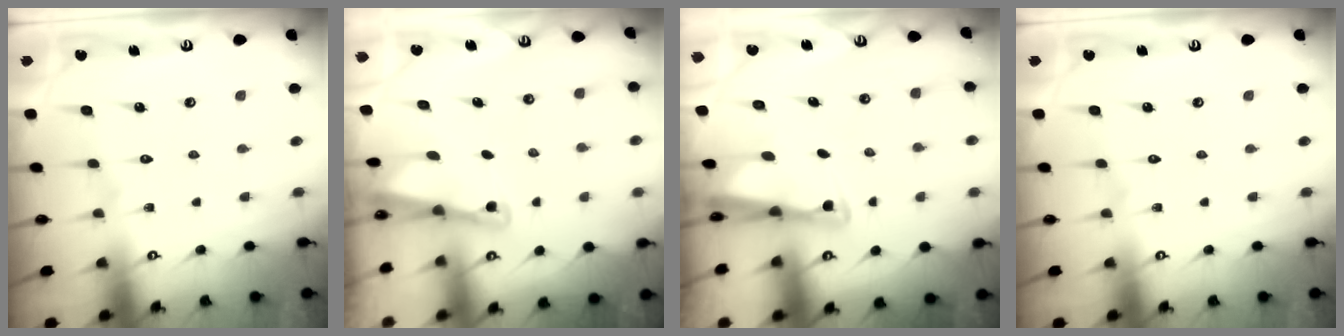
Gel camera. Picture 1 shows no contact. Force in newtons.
{"total": 2.0, "press": 2.0, "slide": 0.2}
{"total": 2.5, "press": 2.5, "slide": 0.5}
{"total": 0.0}